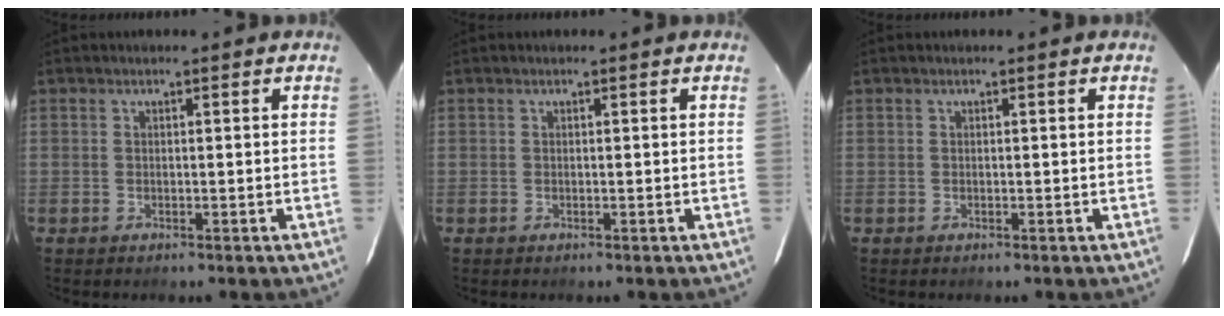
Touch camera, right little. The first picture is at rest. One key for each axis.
{"total": 0.0}
{"total": 0.0}